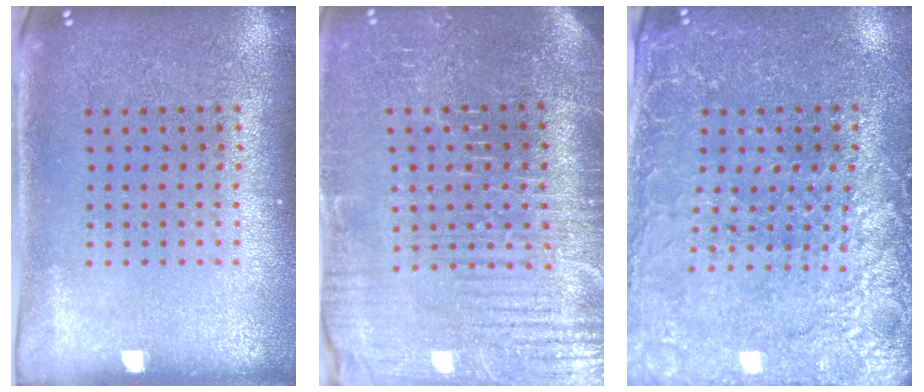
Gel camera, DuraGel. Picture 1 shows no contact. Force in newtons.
{"total": 4.5, "press": 4.3, "slide": 1.2}
{"total": 2.9, "press": 2.8, "slide": 0.7}